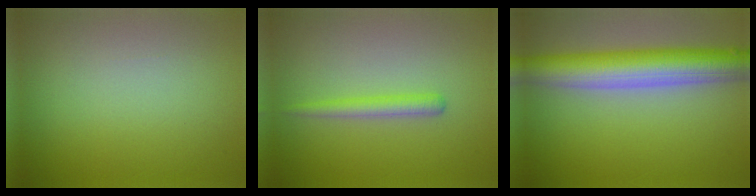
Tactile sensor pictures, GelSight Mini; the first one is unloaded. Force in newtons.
{"total": 1.7, "press": 1.7, "slide": 0.2}
{"total": 7.6, "press": 7.6, "slide": 0.1}